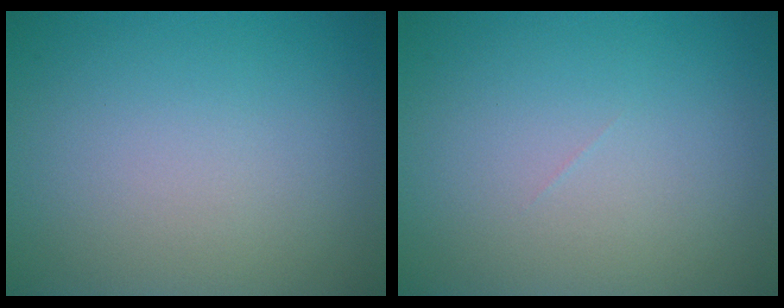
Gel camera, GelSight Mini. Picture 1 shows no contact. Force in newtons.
{"total": 0.0}